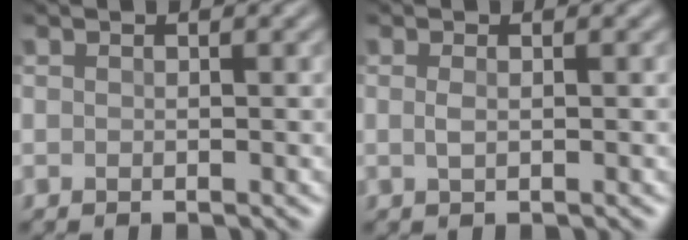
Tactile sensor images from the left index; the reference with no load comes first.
{"total": 0.7, "force": [0.3, 0.2, 0.6], "torque": [-0.015, 0.005, 0.005]}